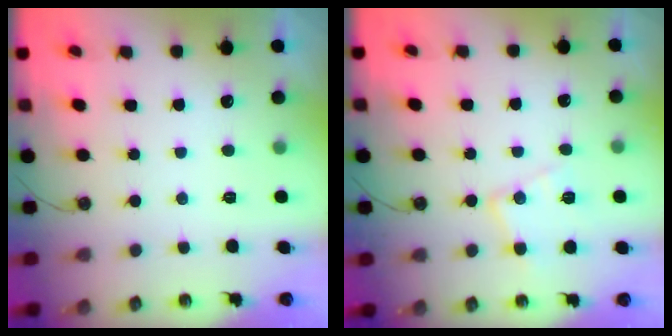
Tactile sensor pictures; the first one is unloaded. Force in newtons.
{"total": 11.8, "press": 11.8, "slide": 0.8}